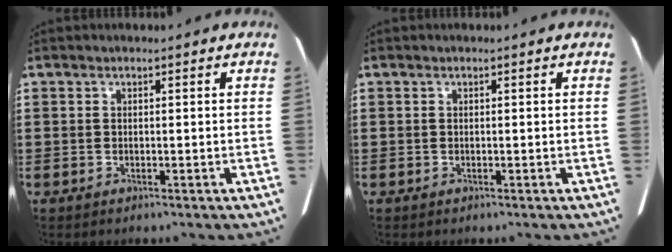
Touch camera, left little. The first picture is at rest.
{"total": 0.0}